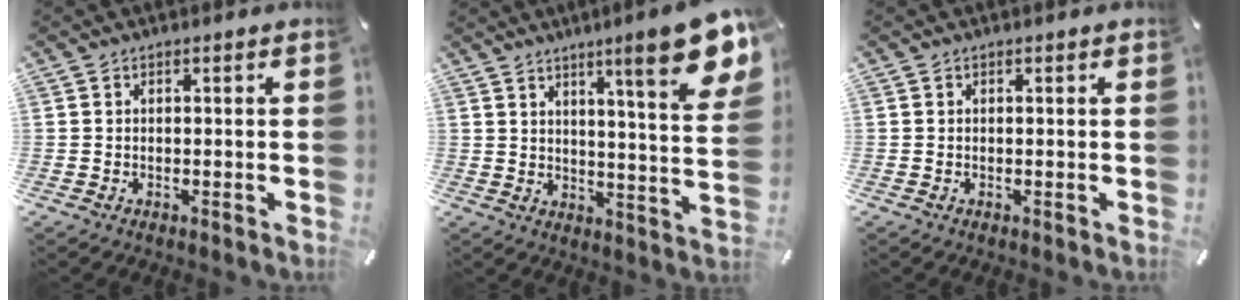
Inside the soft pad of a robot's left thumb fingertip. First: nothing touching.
{"total": 16.0, "force": [9.5, 2.3, 12.6], "torque": [-0.181, -0.063, 0.143]}
{"total": 0.0}